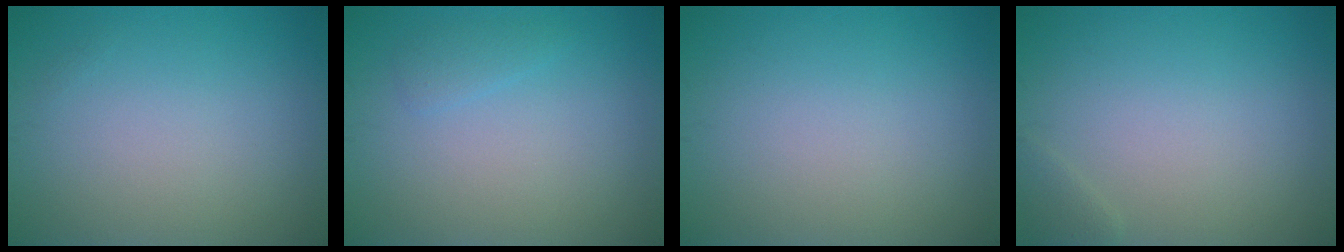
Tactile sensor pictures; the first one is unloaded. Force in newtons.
{"total": 1.0, "press": 1.0, "slide": 0.1}
{"total": 0.0}
{"total": 0.8, "press": 0.8, "slide": 0.1}